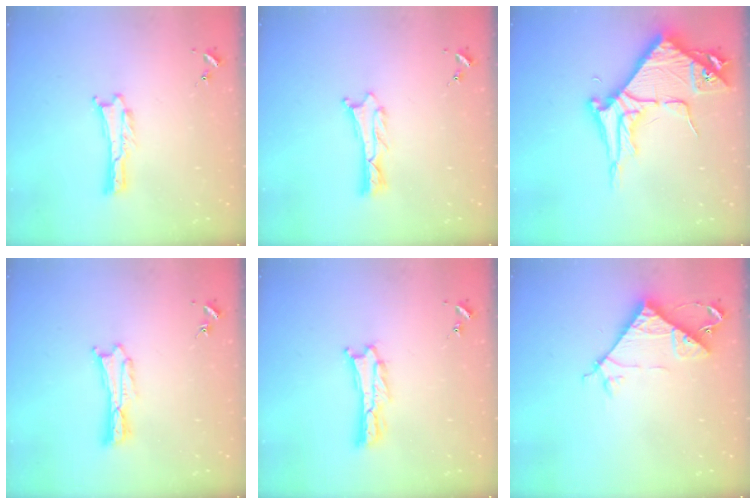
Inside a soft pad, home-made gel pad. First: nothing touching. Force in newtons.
{"total": 1.3, "press": 1.2, "slide": 0.1}
{"total": 8.7, "press": 8.6, "slide": 1.0}
{"total": 0.9, "press": 0.9, "slide": 0.2}
{"total": 1.6, "press": 1.6, "slide": 0.2}
{"total": 7.7, "press": 7.7, "slide": 0.7}